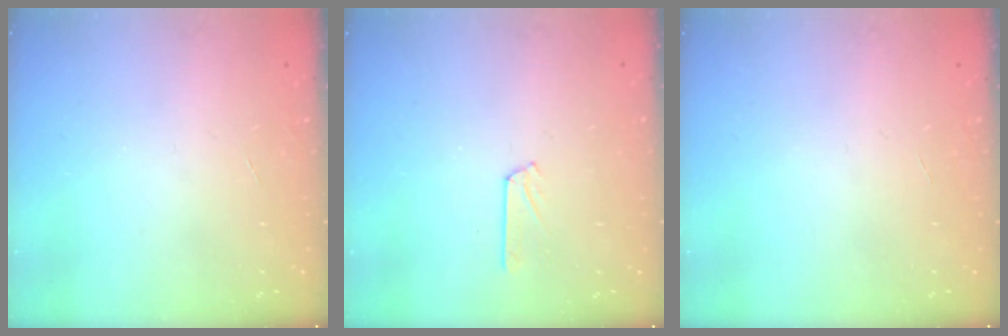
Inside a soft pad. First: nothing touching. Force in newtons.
{"total": 4.1, "press": 4.1, "slide": 0.5}
{"total": 0.0}